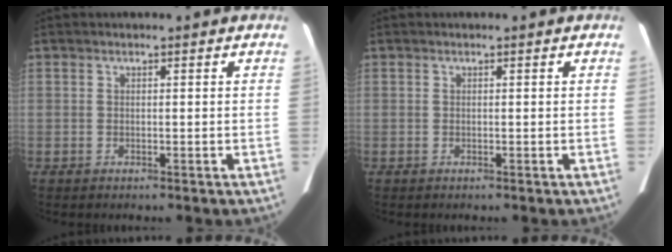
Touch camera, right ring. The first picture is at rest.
{"total": 0.0}